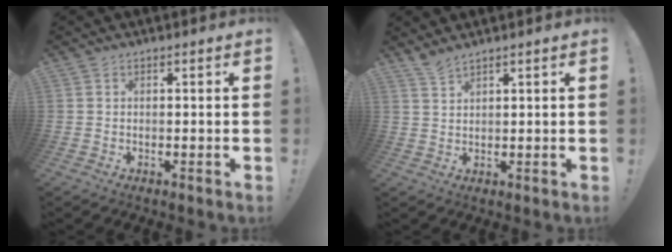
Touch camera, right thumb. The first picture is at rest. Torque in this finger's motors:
{"motor_torque": [-0.15, -0.32, 0.07, -0.08, 0.00]}